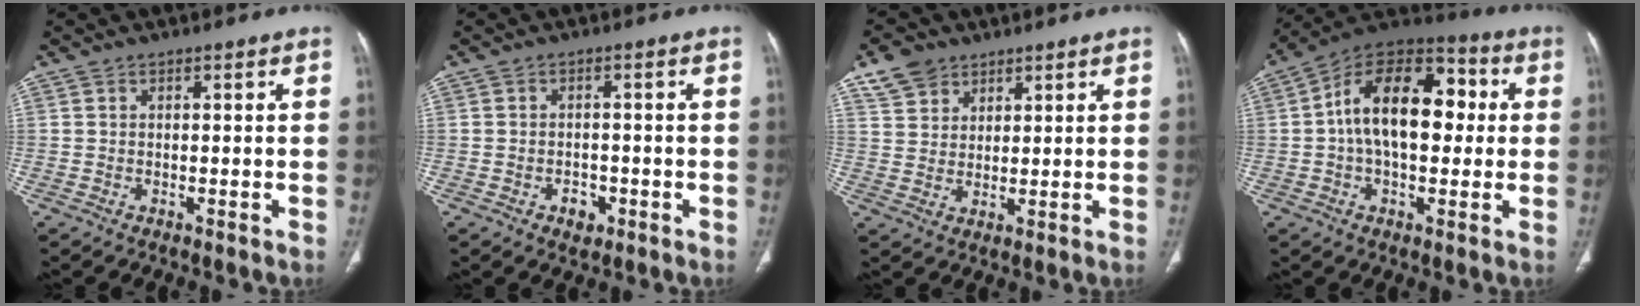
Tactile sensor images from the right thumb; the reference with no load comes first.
{"total": 2.9, "force": [-1.3, 2.1, 1.5], "torque": [-0.010, 0.006, -0.013]}
{"total": 6.3, "force": [4.2, 4.2, 1.8], "torque": [-0.020, -0.015, 0.086]}
{"total": 18.2, "force": [1.6, 10.7, 14.6], "torque": [-0.216, 0.040, 0.018]}